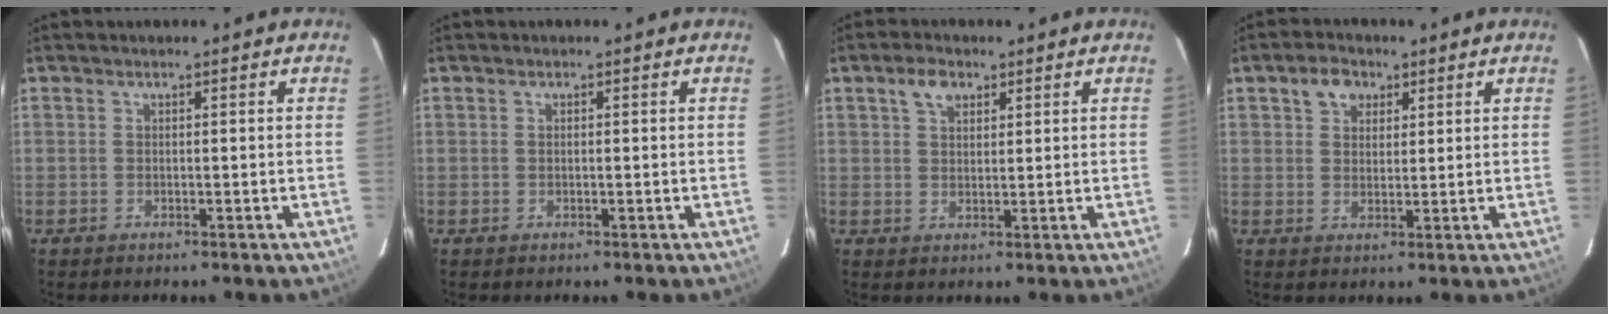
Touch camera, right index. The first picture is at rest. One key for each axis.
{"total": 0.0}
{"total": 3.9, "fx": 2.2, "fy": 2.3, "fz": 2.3, "tx": -0.040, "ty": 0.011, "tz": 0.039}
{"total": 4.6, "fx": 2.3, "fy": 3.4, "fz": 2.1, "tx": -0.031, "ty": 0.015, "tz": 0.042}